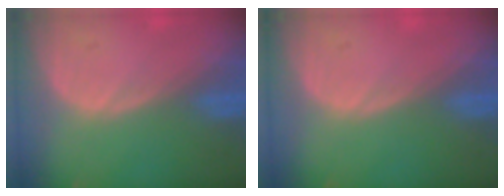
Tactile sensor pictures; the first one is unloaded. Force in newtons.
{"total": 0.0}